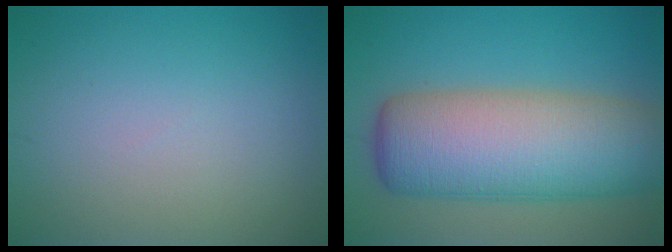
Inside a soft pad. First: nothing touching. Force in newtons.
{"total": 12.0, "press": 12.0, "slide": 0.3}